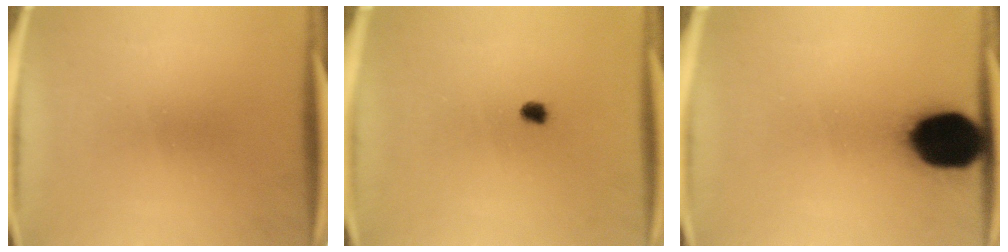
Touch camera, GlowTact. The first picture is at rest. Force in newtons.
{"total": 1.7}
{"total": 19.4}